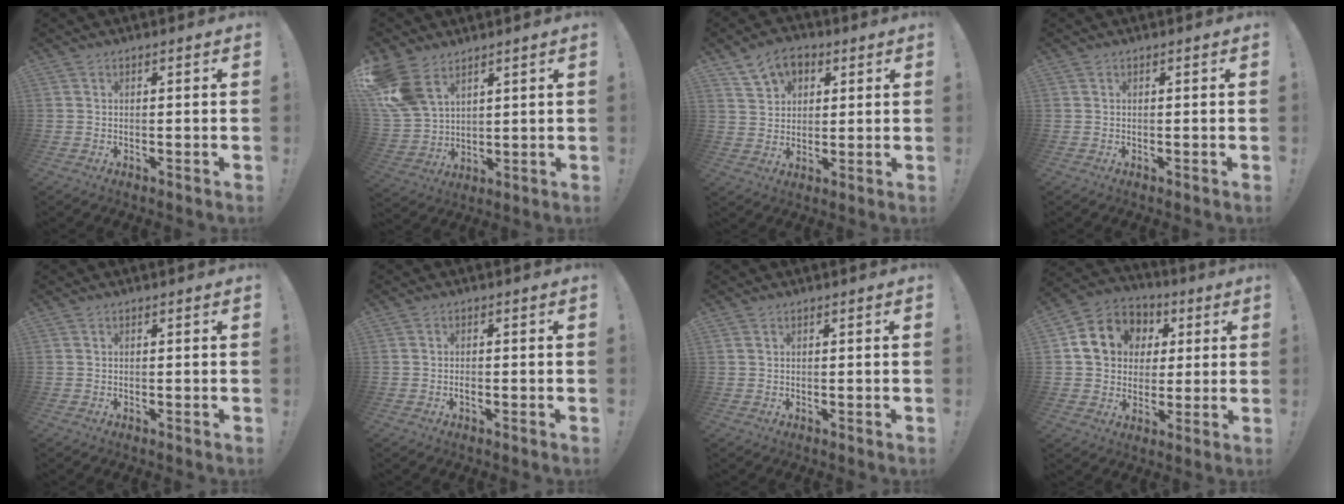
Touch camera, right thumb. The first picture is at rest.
{"total": 12.7, "force": [7.4, 7.8, 6.8], "torque": [-0.141, -0.034, 0.149]}
{"total": 9.0, "force": [5.0, 6.5, 3.7], "torque": [-0.061, -0.018, 0.097]}
{"total": 0.0}
{"total": 0.0}
{"total": 1.1, "force": [-0.7, 0.5, 0.7], "torque": [-0.004, -0.002, -0.014]}
{"total": 0.6, "force": [0.4, 0.4, 0.2], "torque": [-0.011, 0.004, 0.008]}
{"total": 12.9, "force": [3.1, 11.4, 5.2], "torque": [-0.072, 0.000, 0.070]}